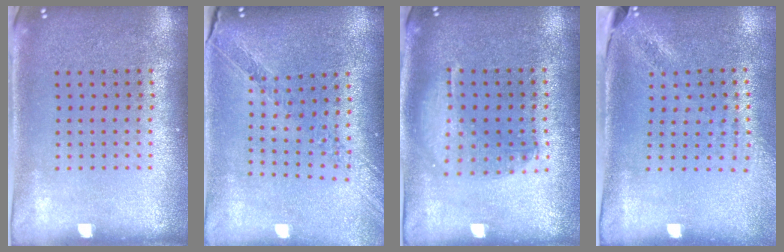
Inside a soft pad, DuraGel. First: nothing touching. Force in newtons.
{"total": 1.1, "press": 1.1, "slide": 0.1}
{"total": 1.4, "press": 1.3, "slide": 0.5}
{"total": 1.9, "press": 1.5, "slide": 1.2}